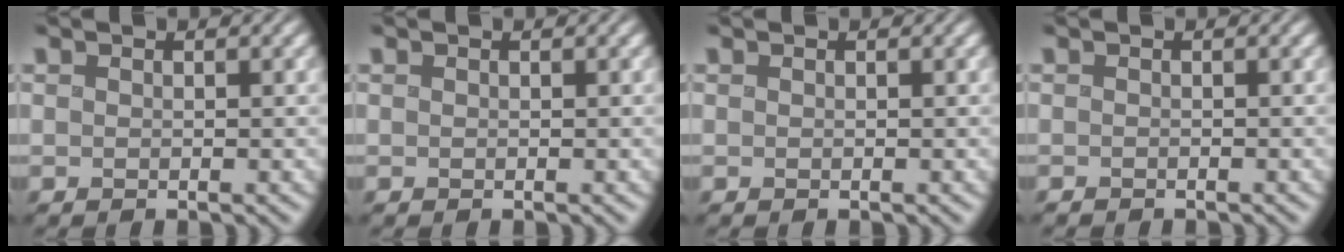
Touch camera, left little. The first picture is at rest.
{"total": 0.0}
{"total": 0.0}
{"total": 0.7, "force": [-0.7, 0.0, 0.2], "torque": [-0.002, -0.003, -0.012]}